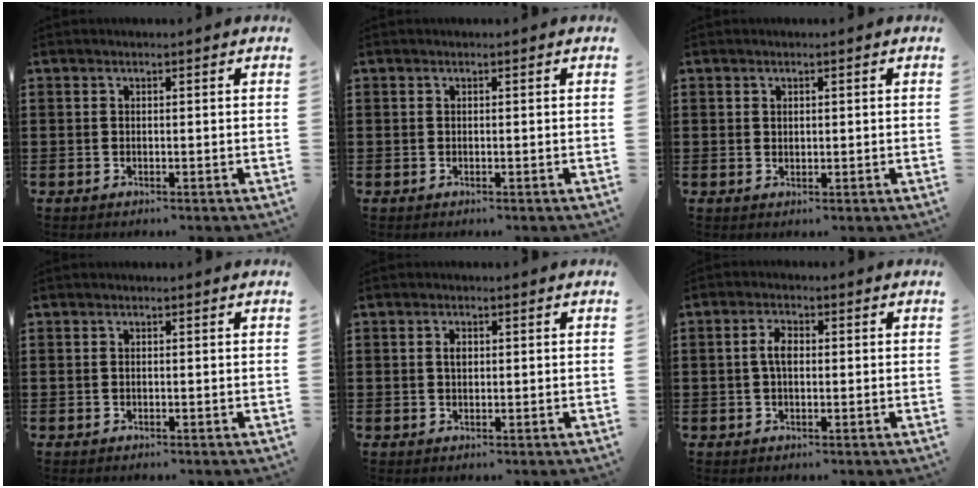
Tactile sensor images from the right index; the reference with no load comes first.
{"total": 0.0}
{"total": 0.9, "force": [0.5, 0.6, 0.3], "torque": [-0.006, 0.004, 0.010]}
{"total": 0.0}
{"total": 1.6, "force": [0.3, 0.9, 1.3], "torque": [-0.027, 0.007, 0.004]}
{"total": 3.2, "force": [0.2, 1.6, 2.8], "torque": [-0.056, 0.008, 0.001]}